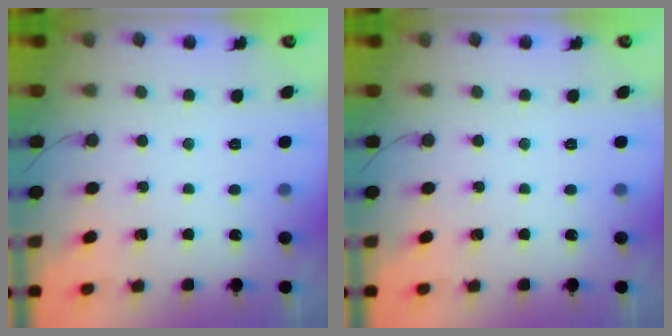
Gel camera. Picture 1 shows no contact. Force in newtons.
{"total": 0.0}